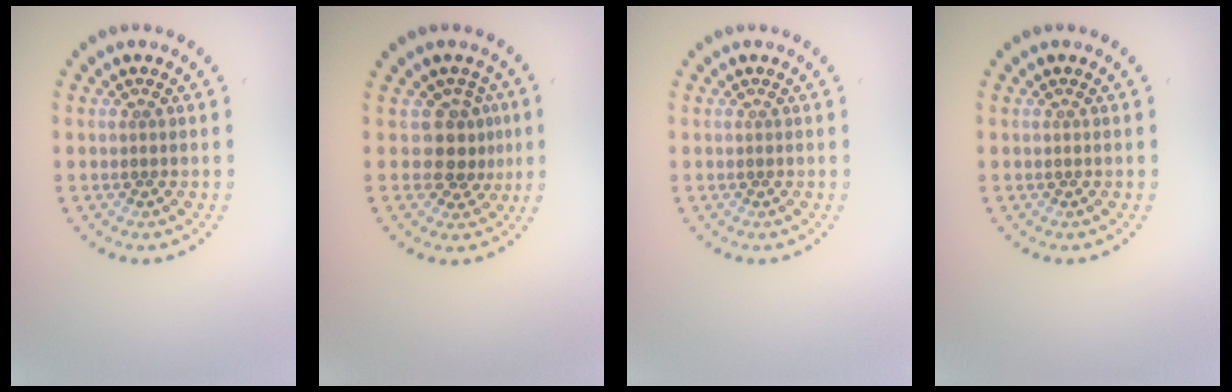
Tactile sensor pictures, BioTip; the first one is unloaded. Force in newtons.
{"total": 2.7, "press": 2.1, "slide": 1.7}
{"total": 0.0}
{"total": 0.0}